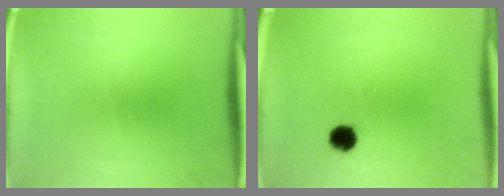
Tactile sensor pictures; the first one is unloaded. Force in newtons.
{"total": 3.2}